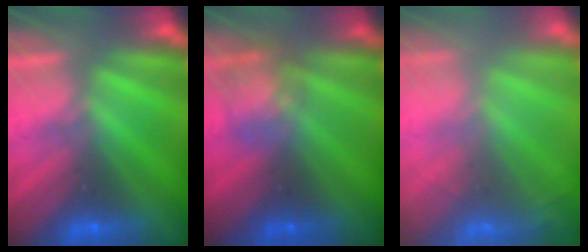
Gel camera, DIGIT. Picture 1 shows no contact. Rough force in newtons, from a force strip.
{"total": 2.3}
{"total": 10.0}